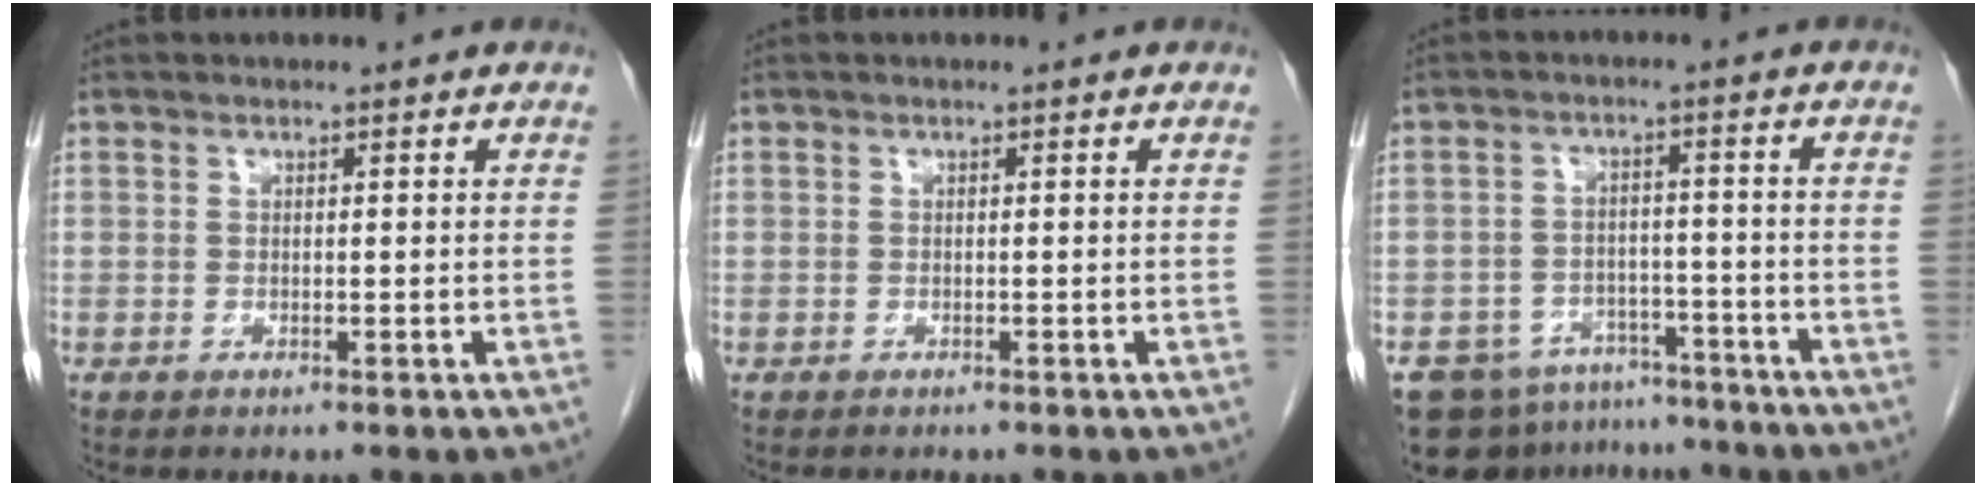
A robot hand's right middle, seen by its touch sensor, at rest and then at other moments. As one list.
[{"total": 0.6, "force": [-0.6, 0.3, 0.0], "torque": [-0.008, 0.001, -0.010]}, {"total": 10.4, "force": [-8.6, 5.5, 1.8], "torque": [-0.029, 0.016, -0.123]}]